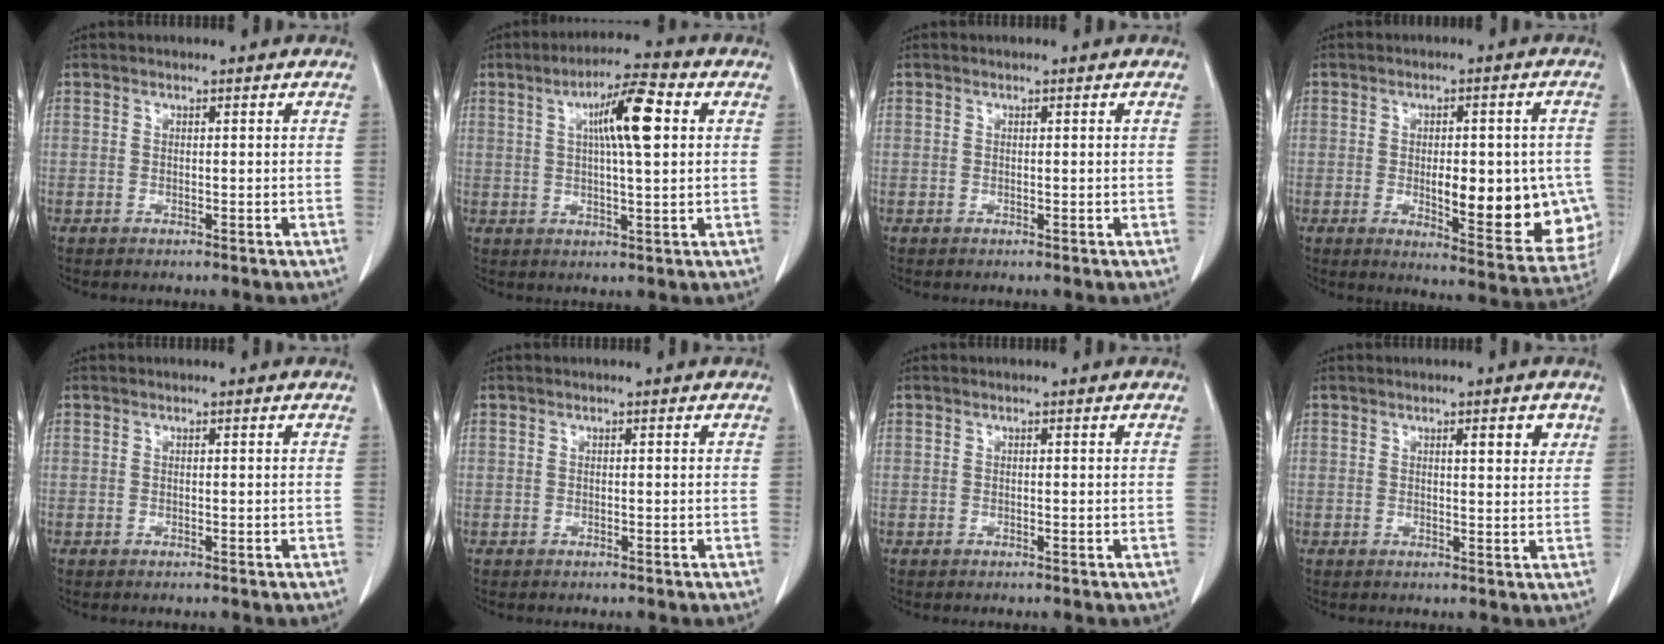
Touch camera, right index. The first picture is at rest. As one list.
[{"total": 9.5, "force": [2.5, 1.1, 9.1], "torque": [-0.151, 0.015, 0.039]}, {"total": 0.0}, {"total": 16.6, "force": [-2.4, 5.7, 15.4], "torque": [-0.142, 0.005, -0.006]}, {"total": 0.0}, {"total": 0.0}, {"total": 0.0}, {"total": 3.4, "force": [1.8, 0.8, 2.8], "torque": [-0.036, -0.004, 0.023]}]